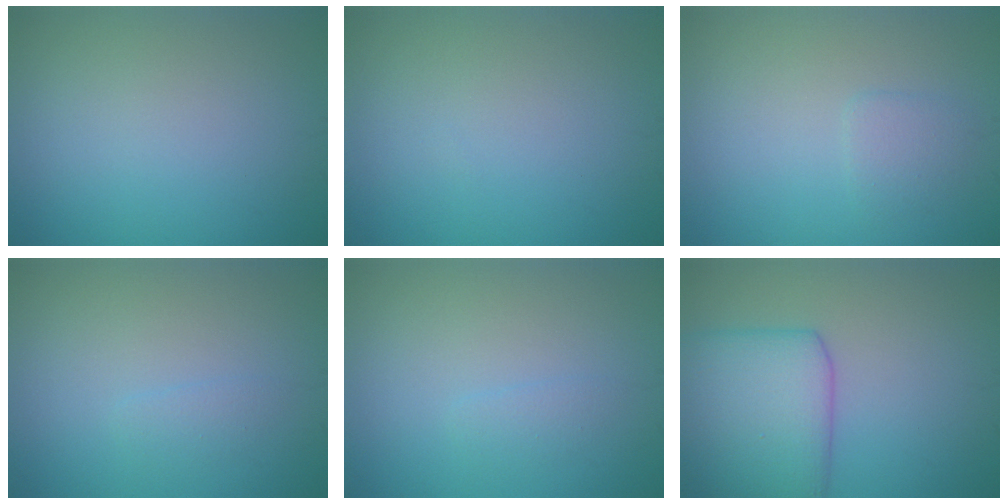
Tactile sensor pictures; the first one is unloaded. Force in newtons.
{"total": 0.0}
{"total": 1.4, "press": 1.3, "slide": 0.3}
{"total": 0.8, "press": 0.8, "slide": 0.1}
{"total": 0.8, "press": 0.8, "slide": 0.1}
{"total": 7.7, "press": 7.6, "slide": 0.2}